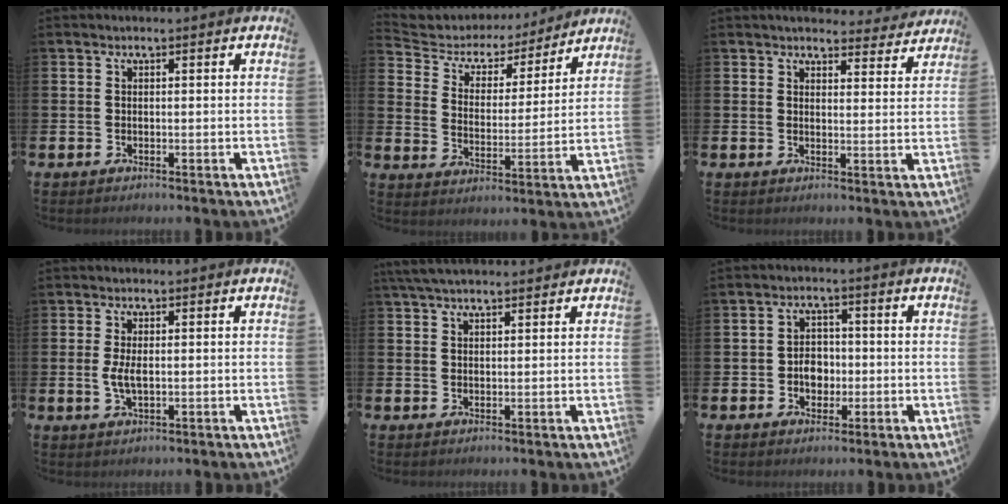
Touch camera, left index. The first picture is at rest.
{"total": 5.3, "force": [4.7, 2.4, 0.7], "torque": [-0.039, -0.039, 0.073]}
{"total": 4.2, "force": [4.1, 1.0, 0.3], "torque": [0.003, -0.030, 0.068]}
{"total": 2.7, "force": [0.1, 1.1, 2.5], "torque": [-0.044, 0.002, 0.000]}
{"total": 3.9, "force": [3.5, 1.0, 1.5], "torque": [-0.032, -0.007, 0.064]}
{"total": 3.7, "force": [-0.6, 2.9, 2.2], "torque": [-0.028, 0.000, -0.019]}